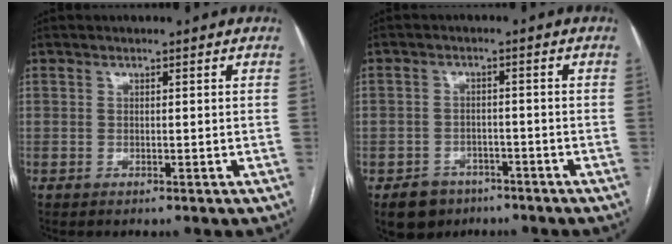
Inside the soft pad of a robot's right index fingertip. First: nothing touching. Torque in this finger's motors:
{"motor_torque": [-0.52, -0.14, -1.06, -0.21]}